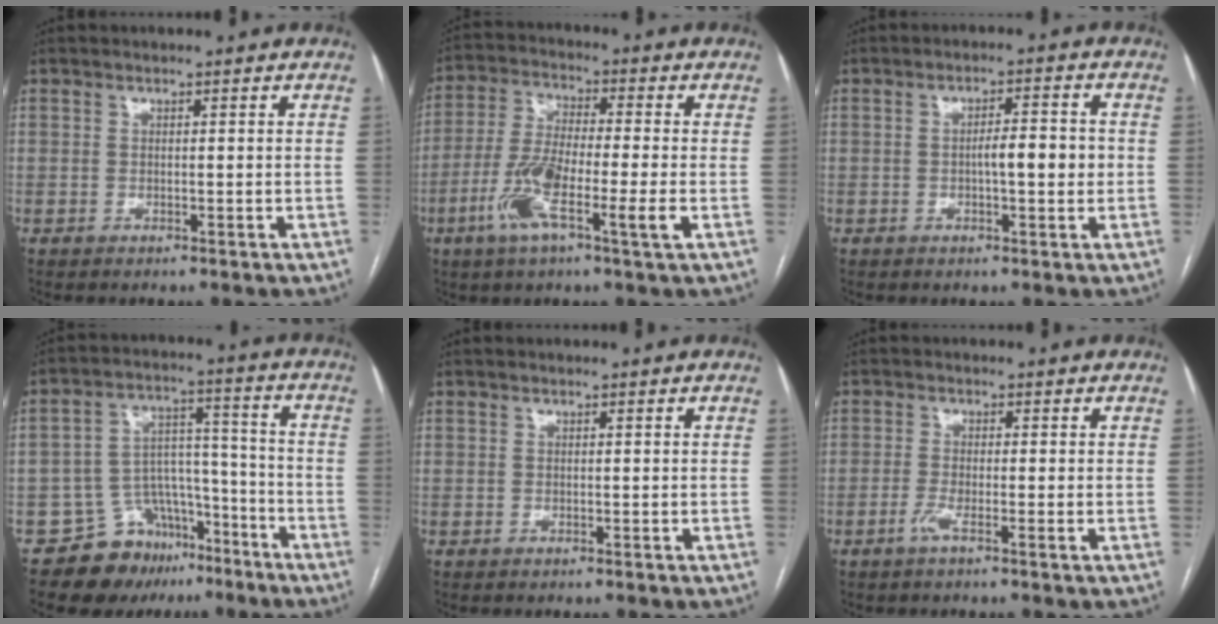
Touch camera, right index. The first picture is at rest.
{"total": 11.4, "force": [-3.8, 1.1, 10.6], "torque": [-0.214, -0.006, -0.076]}
{"total": 5.0, "force": [-0.4, 1.0, 4.9], "torque": [-0.077, 0.007, -0.005]}
{"total": 10.9, "force": [-8.1, 6.9, 2.2], "torque": [-0.024, 0.070, -0.125]}
{"total": 0.0}
{"total": 2.4, "force": [-1.2, 0.0, 2.1], "torque": [-0.040, -0.003, -0.026]}